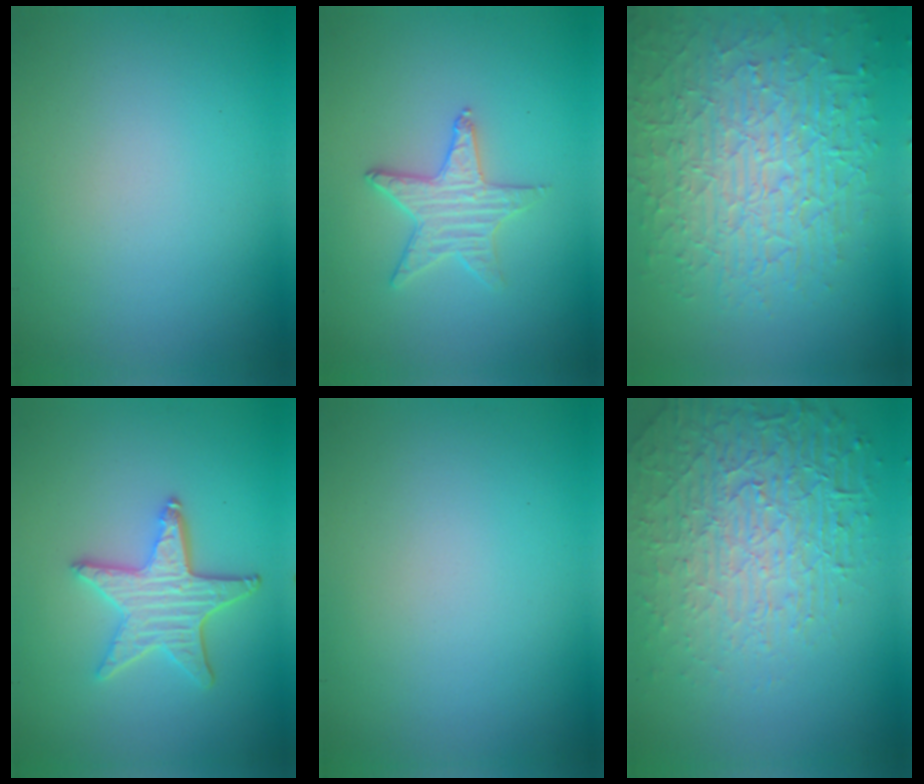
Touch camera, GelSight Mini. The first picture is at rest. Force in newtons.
{"total": 2.8, "press": 2.8, "slide": 0.4}
{"total": 8.8, "press": 6.2, "slide": 6.2}
{"total": 4.4, "press": 3.7, "slide": 2.4}
{"total": 0.0}
{"total": 7.6, "press": 5.5, "slide": 5.2}